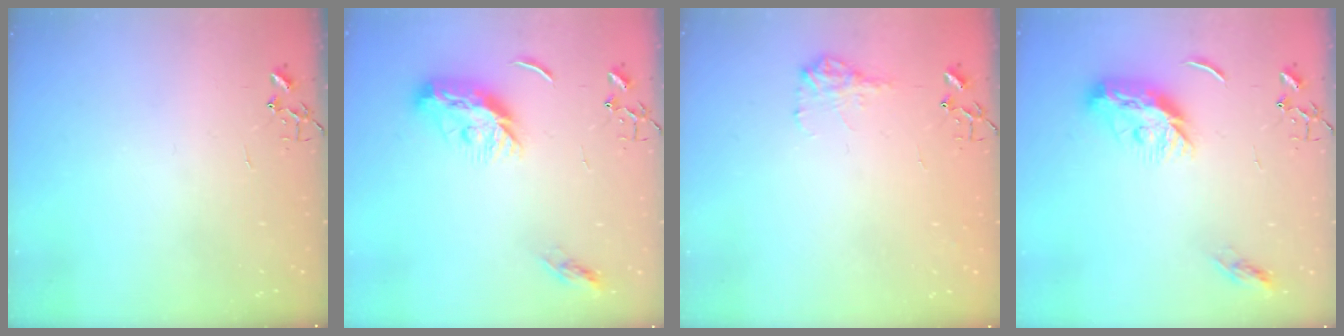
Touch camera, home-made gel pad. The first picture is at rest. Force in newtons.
{"total": 11.0, "press": 11.0, "slide": 0.1}
{"total": 9.3, "press": 9.3, "slide": 0.3}
{"total": 11.0, "press": 11.0, "slide": 0.1}